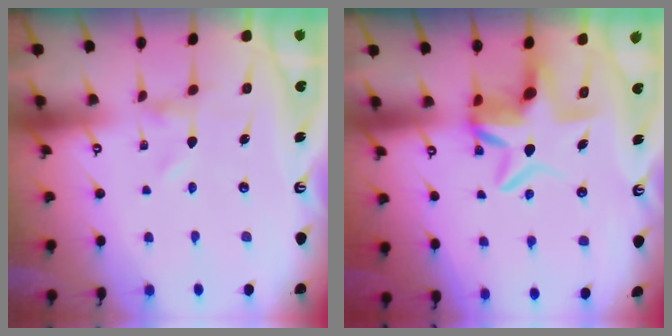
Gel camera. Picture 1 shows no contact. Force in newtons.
{"total": 7.5, "press": 7.0, "slide": 2.7}